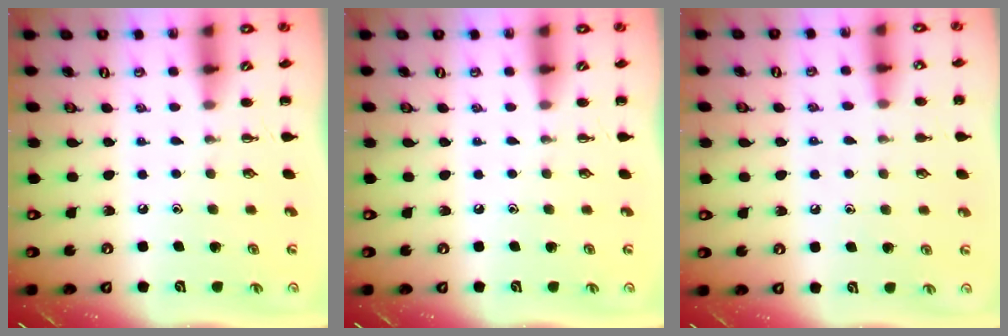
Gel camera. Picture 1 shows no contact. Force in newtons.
{"total": 0.0}
{"total": 7.8, "press": 7.5, "slide": 2.0}